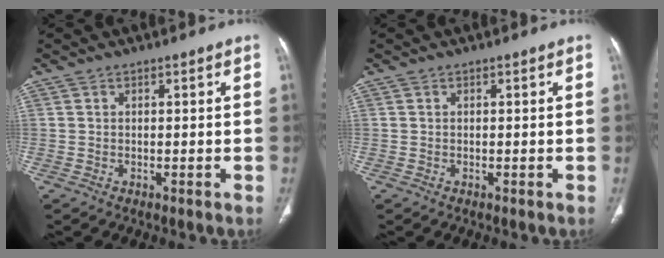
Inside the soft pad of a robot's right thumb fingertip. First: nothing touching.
{"total": 0.0}